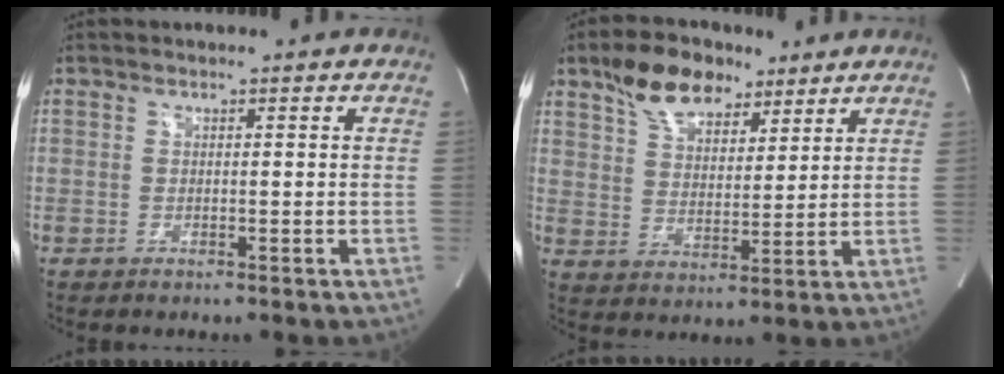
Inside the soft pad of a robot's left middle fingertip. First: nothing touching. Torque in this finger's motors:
{"motor_torque": [0.86, -0.84, 0.07, 0.06]}